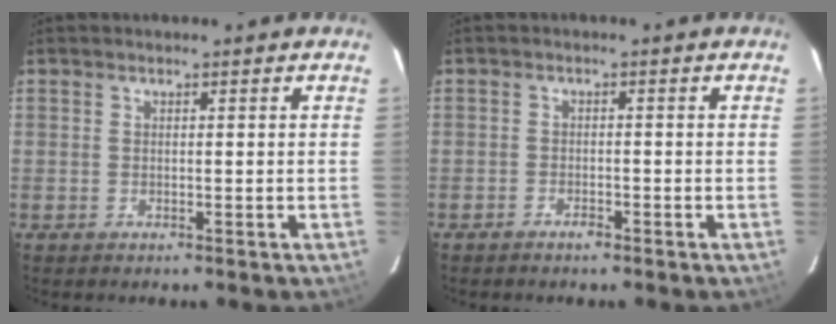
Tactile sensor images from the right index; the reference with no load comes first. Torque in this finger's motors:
{"motor_torque": [0.31, -0.28, 0.02, 0.00]}